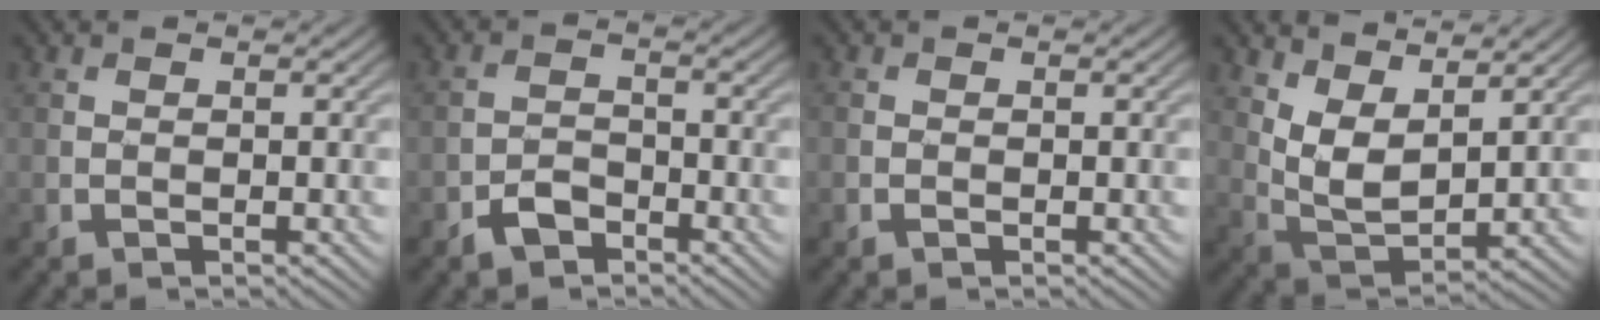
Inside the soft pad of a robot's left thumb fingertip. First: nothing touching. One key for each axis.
{"total": 3.0, "fx": -2.1, "fy": 1.7, "fz": 1.3, "tx": -0.023, "ty": 0.003, "tz": -0.047}
{"total": 0.9, "fx": -0.3, "fy": 0.7, "fz": 0.5, "tx": -0.010, "ty": -0.003, "tz": -0.007}
{"total": 6.8, "fx": 4.2, "fy": 2.7, "fz": 4.6, "tx": -0.106, "ty": -0.006, "tz": 0.087}